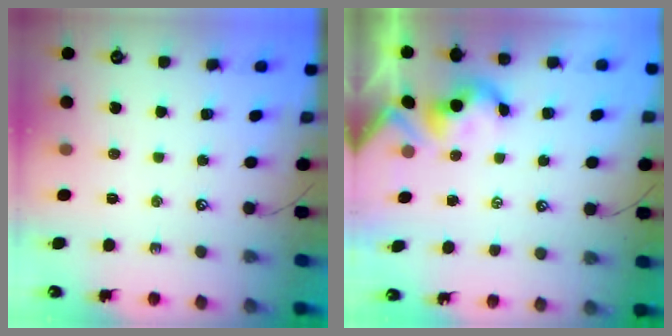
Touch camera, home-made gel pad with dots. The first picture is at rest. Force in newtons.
{"total": 2.0, "press": 1.9, "slide": 0.8}